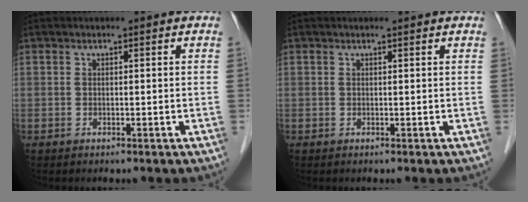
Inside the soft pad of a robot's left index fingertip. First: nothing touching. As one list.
[{"total": 1.0, "force": [1.0, 0.0, 0.2], "torque": [-0.014, 0.005, 0.011]}]